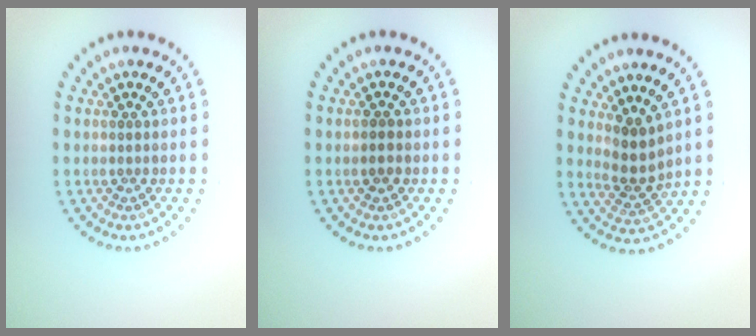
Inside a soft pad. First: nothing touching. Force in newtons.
{"total": 1.1, "press": 1.1, "slide": 0.2}
{"total": 2.6, "press": 2.0, "slide": 1.7}